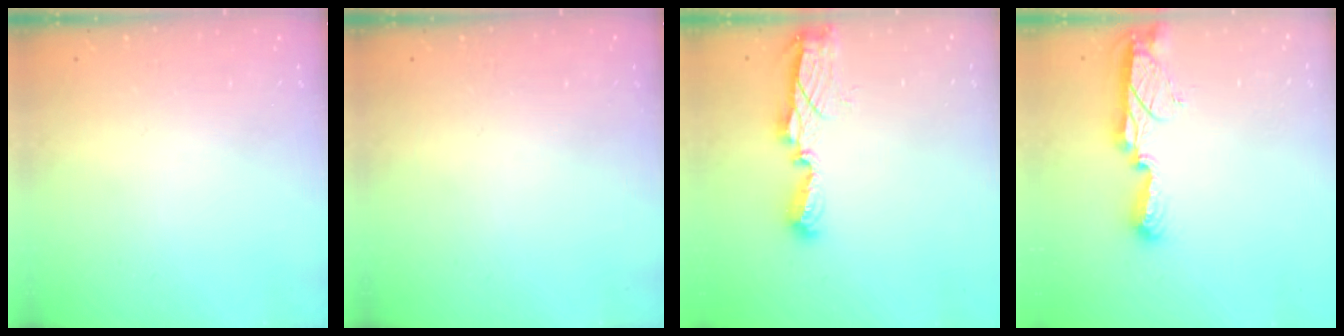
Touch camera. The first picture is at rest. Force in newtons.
{"total": 0.0}
{"total": 7.4, "press": 7.4, "slide": 0.2}
{"total": 8.9, "press": 8.9, "slide": 0.5}